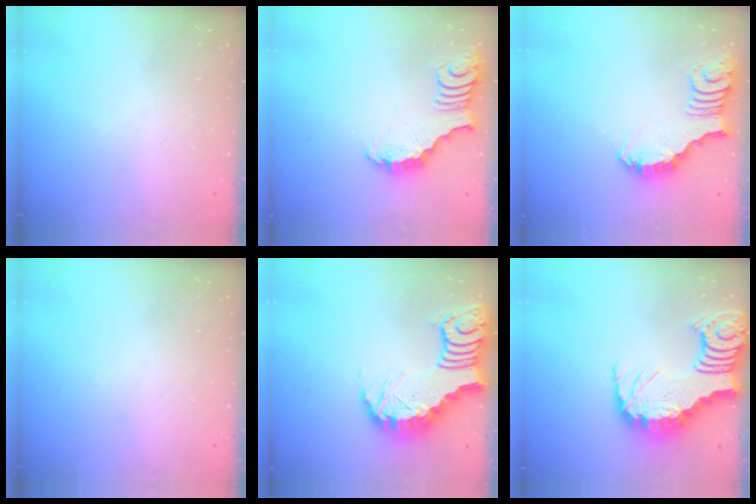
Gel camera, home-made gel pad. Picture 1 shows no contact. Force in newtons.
{"total": 3.4, "press": 3.3, "slide": 0.5}
{"total": 2.7, "press": 2.7, "slide": 0.1}
{"total": 0.0}
{"total": 7.6, "press": 7.5, "slide": 1.2}
{"total": 10.0, "press": 9.9, "slide": 1.3}